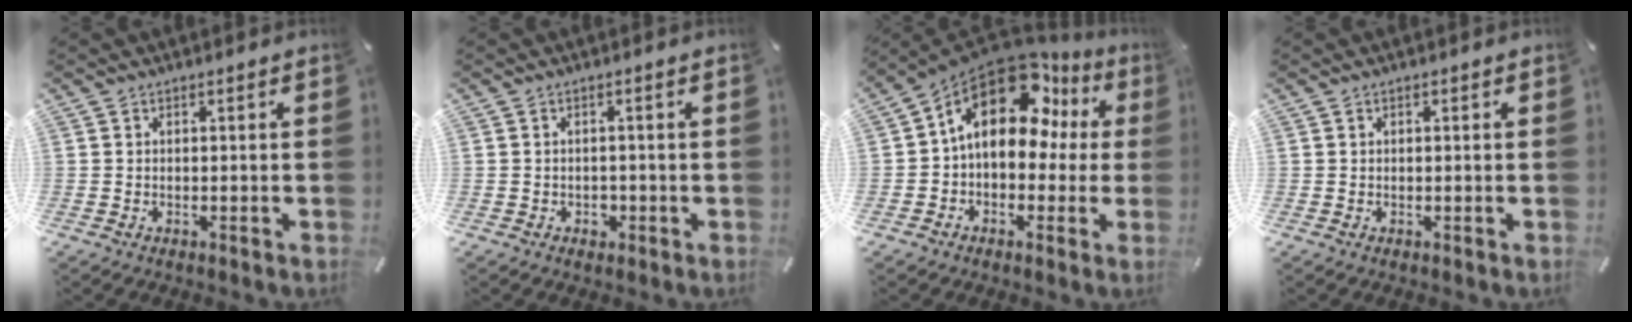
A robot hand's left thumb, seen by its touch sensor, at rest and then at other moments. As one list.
[{"total": 2.0, "force": [-0.5, 1.7, 1.0], "torque": [-0.019, 0.004, -0.010]}, {"total": 17.3, "force": [7.7, 10.5, 11.4], "torque": [-0.189, -0.045, 0.131]}, {"total": 0.5, "force": [0.1, 0.4, 0.4], "torque": [-0.006, 0.001, 0.000]}]